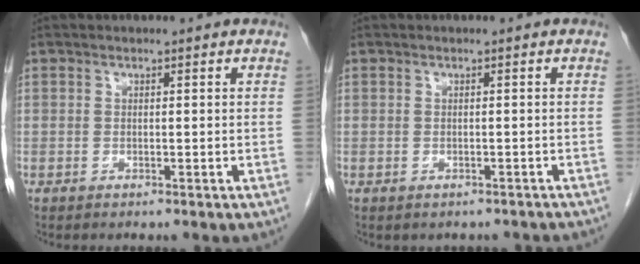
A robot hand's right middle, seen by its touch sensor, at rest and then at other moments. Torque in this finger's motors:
{"motor_torque": [0.06, 0.02, -0.04, 0.00]}